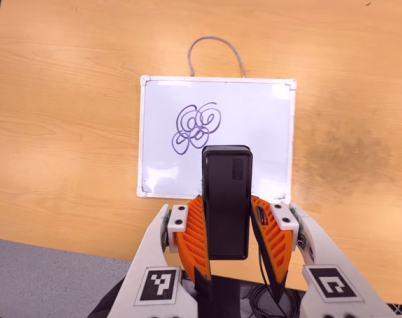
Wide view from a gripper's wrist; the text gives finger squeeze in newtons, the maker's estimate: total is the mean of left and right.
{"total": 3.7, "left": 2.2, "right": 5.1}